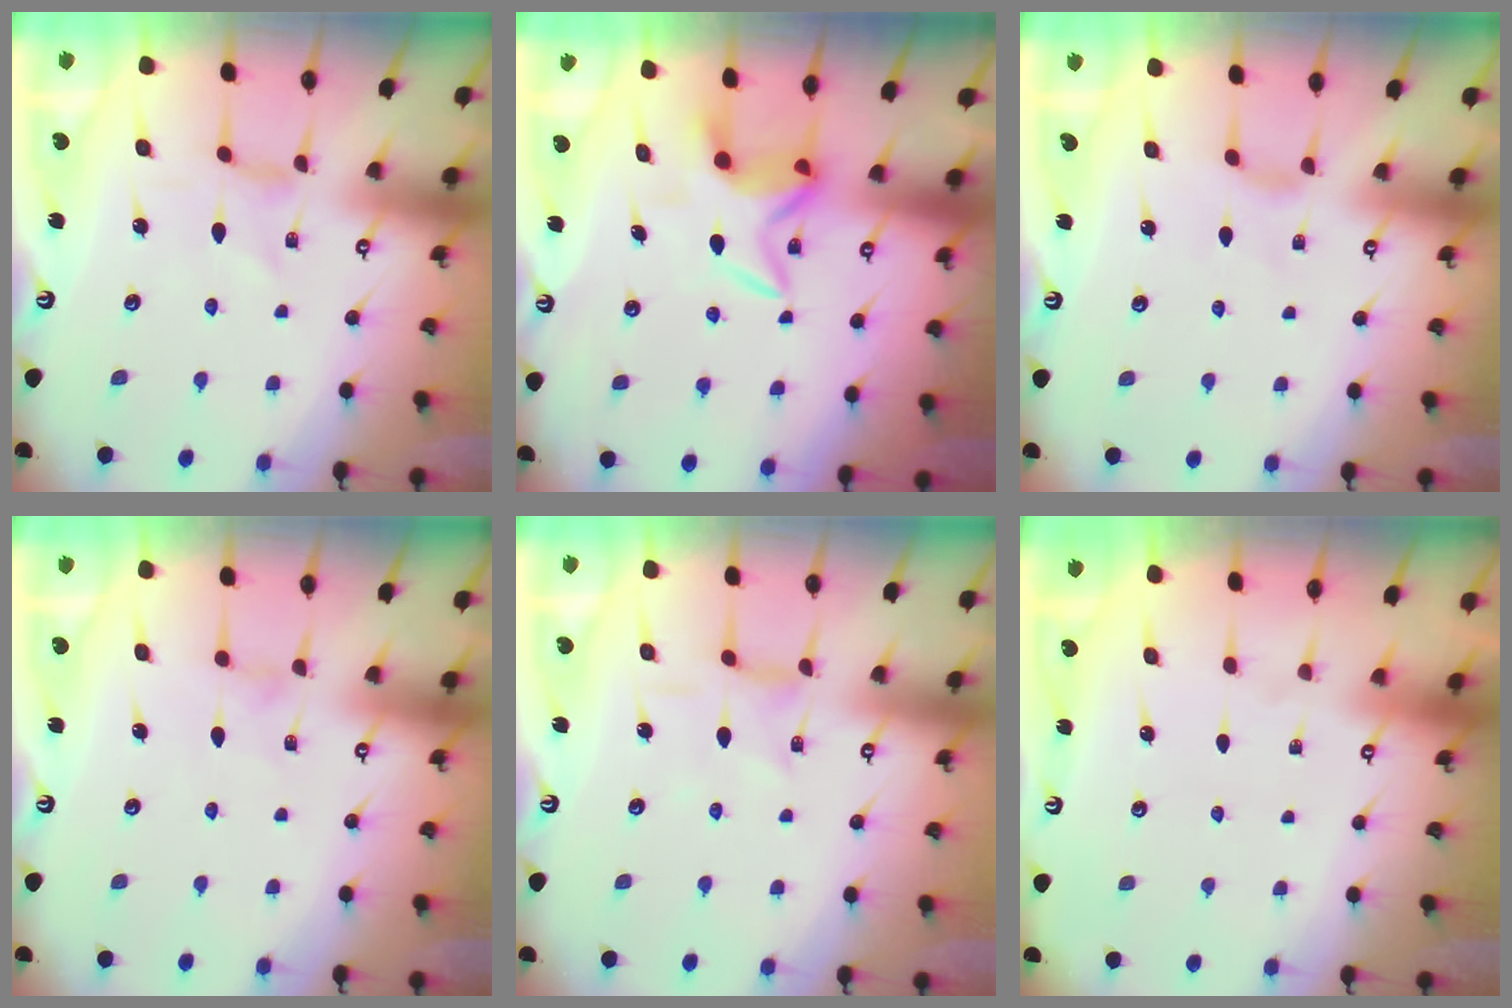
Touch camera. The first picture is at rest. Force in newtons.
{"total": 6.7, "press": 6.7, "slide": 0.4}
{"total": 2.1, "press": 2.0, "slide": 0.5}
{"total": 0.0}
{"total": 2.7, "press": 2.6, "slide": 0.6}
{"total": 0.0}